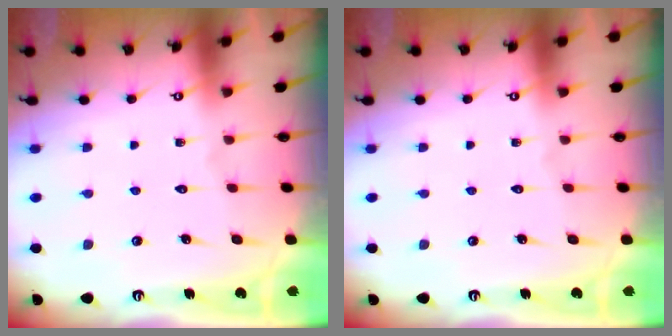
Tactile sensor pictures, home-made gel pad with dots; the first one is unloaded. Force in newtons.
{"total": 0.0}